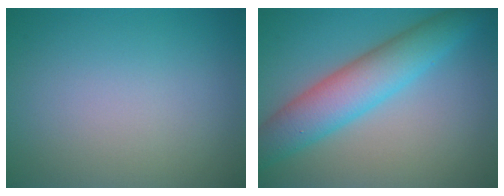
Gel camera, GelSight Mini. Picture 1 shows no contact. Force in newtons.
{"total": 6.4, "press": 6.4, "slide": 0.2}